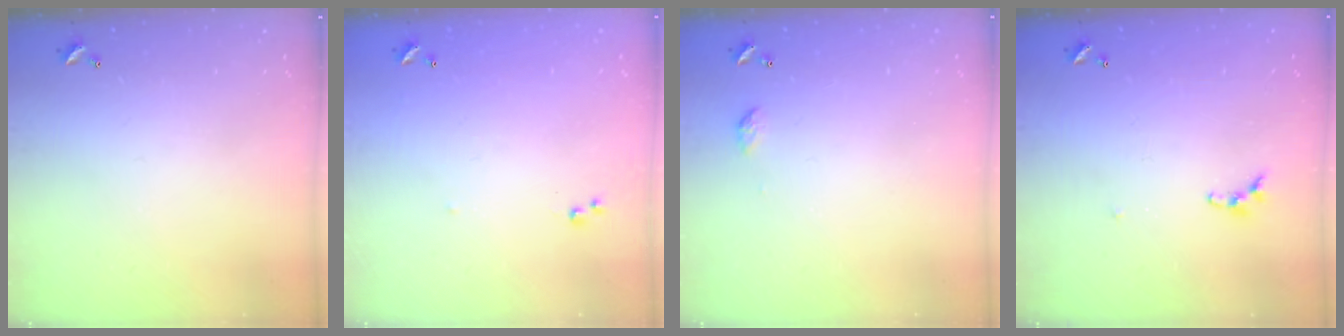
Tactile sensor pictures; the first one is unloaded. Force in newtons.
{"total": 5.4, "press": 5.4, "slide": 0.6}
{"total": 3.4, "press": 3.4, "slide": 0.5}
{"total": 4.6, "press": 4.5, "slide": 0.7}